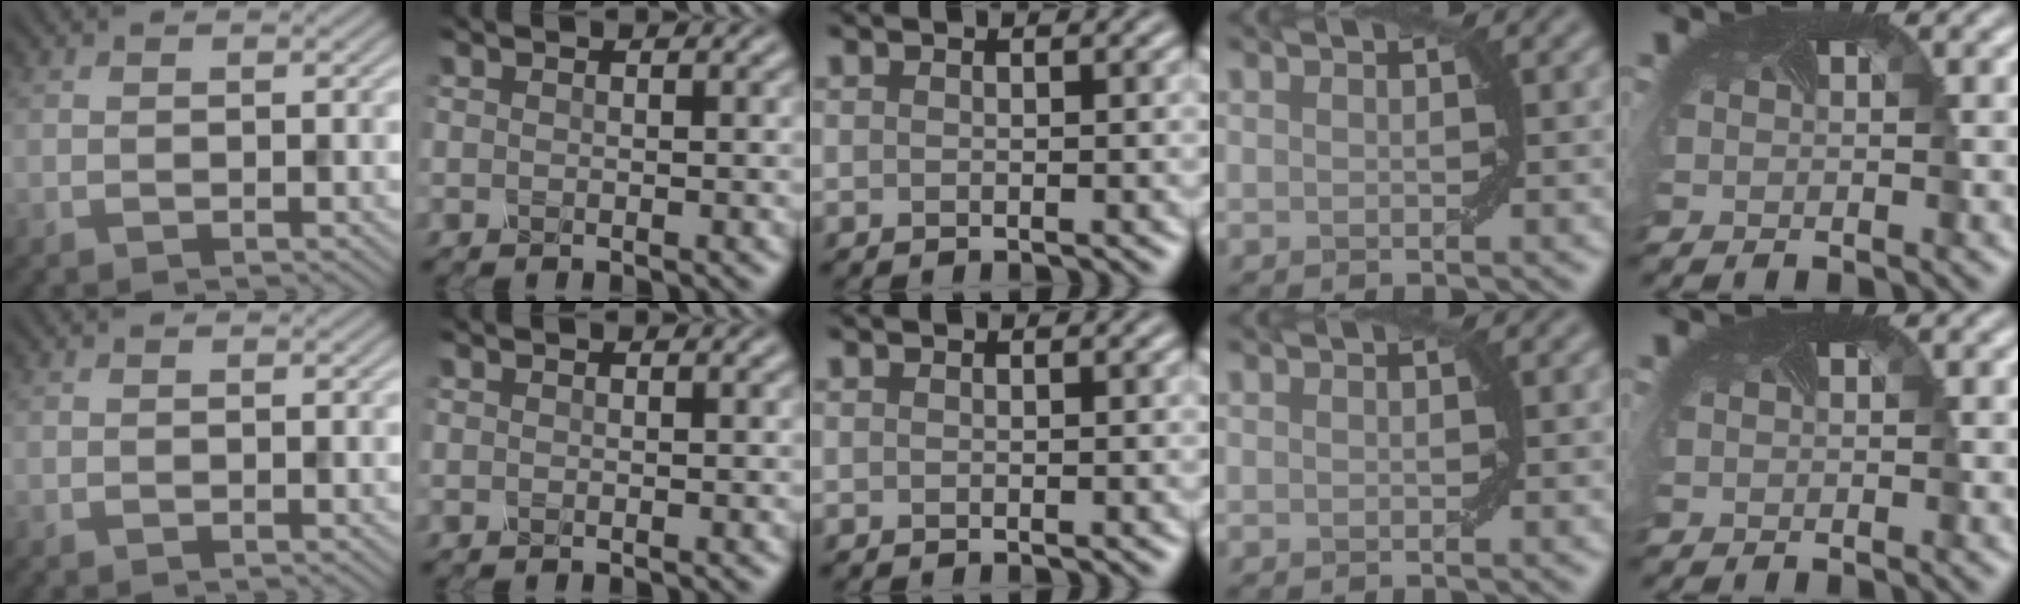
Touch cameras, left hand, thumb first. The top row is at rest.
{}